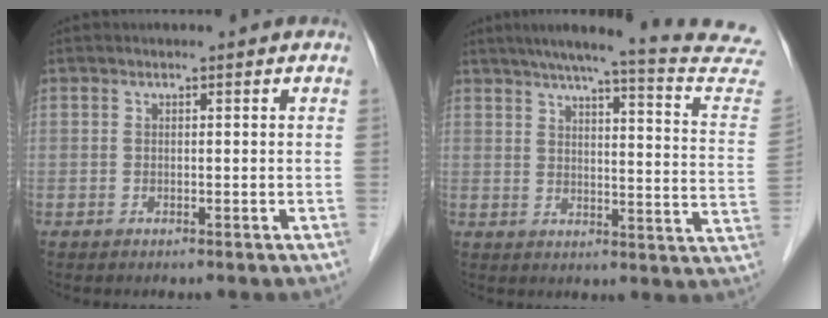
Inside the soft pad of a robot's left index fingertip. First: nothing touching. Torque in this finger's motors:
{"motor_torque": [-0.13, -1.78, 0.17, 0.02]}